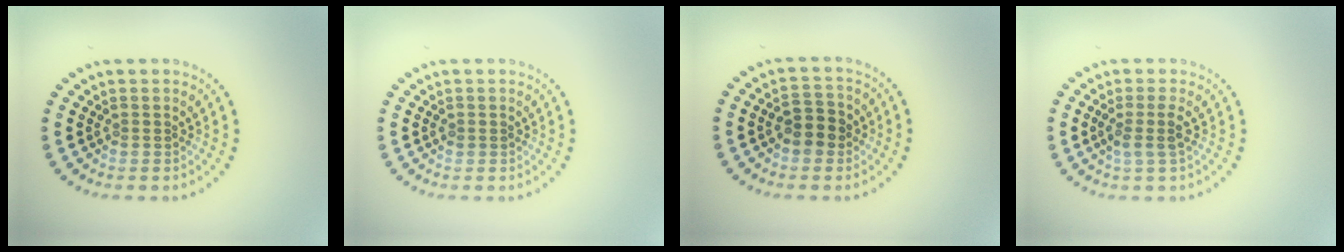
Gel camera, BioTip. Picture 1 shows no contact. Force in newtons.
{"total": 0.6, "press": 0.6, "slide": 0.2}
{"total": 2.9, "press": 2.8, "slide": 0.4}
{"total": 1.9, "press": 1.5, "slide": 1.1}